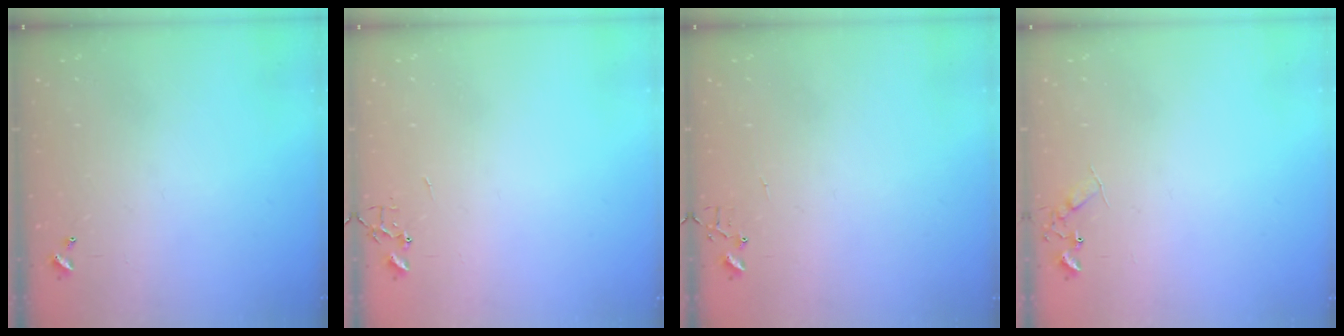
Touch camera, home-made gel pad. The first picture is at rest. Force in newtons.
{"total": 0.0}
{"total": 3.9, "press": 3.9, "slide": 0.4}
{"total": 7.0, "press": 7.0, "slide": 0.8}